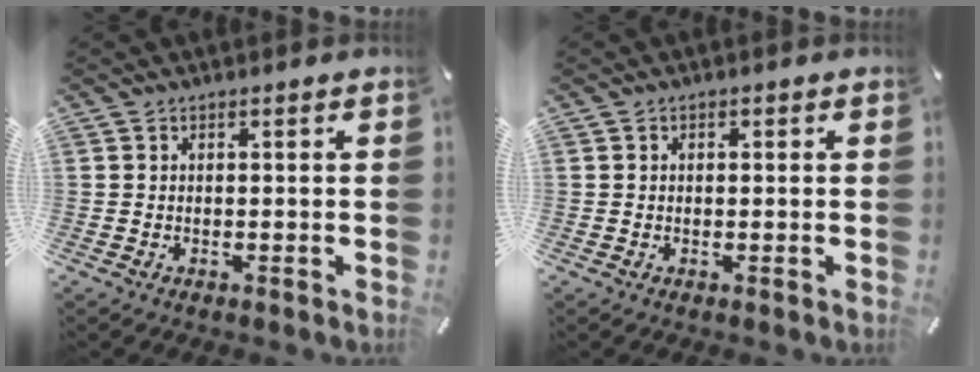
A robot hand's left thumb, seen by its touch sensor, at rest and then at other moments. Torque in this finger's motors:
{"motor_torque": [-0.10, -0.33, 0.01, 0.14, -0.03]}